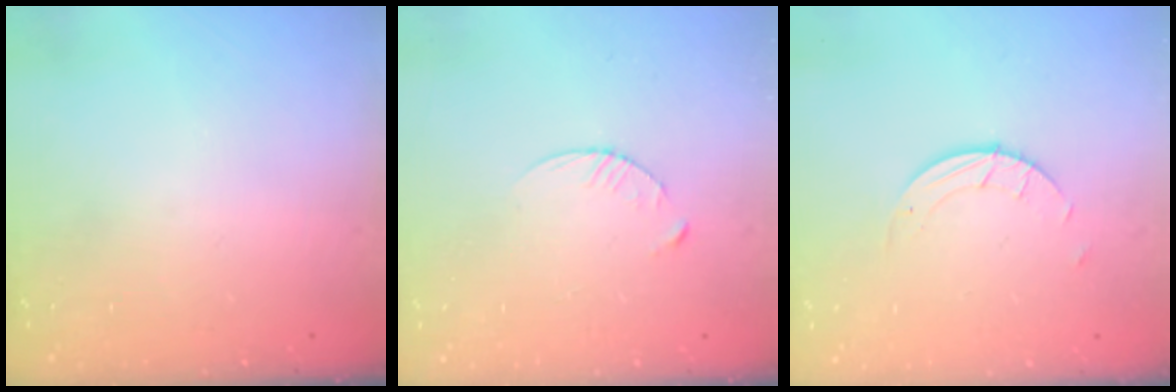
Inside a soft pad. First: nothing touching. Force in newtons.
{"total": 3.6, "press": 3.5, "slide": 0.4}
{"total": 1.5, "press": 1.5, "slide": 0.1}